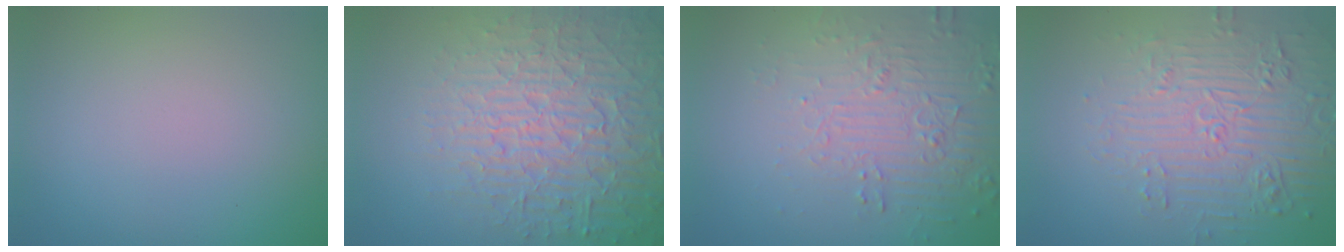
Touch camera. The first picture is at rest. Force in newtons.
{"total": 7.2, "press": 7.0, "slide": 1.7}
{"total": 5.8, "press": 3.8, "slide": 4.4}
{"total": 5.6, "press": 4.6, "slide": 3.1}